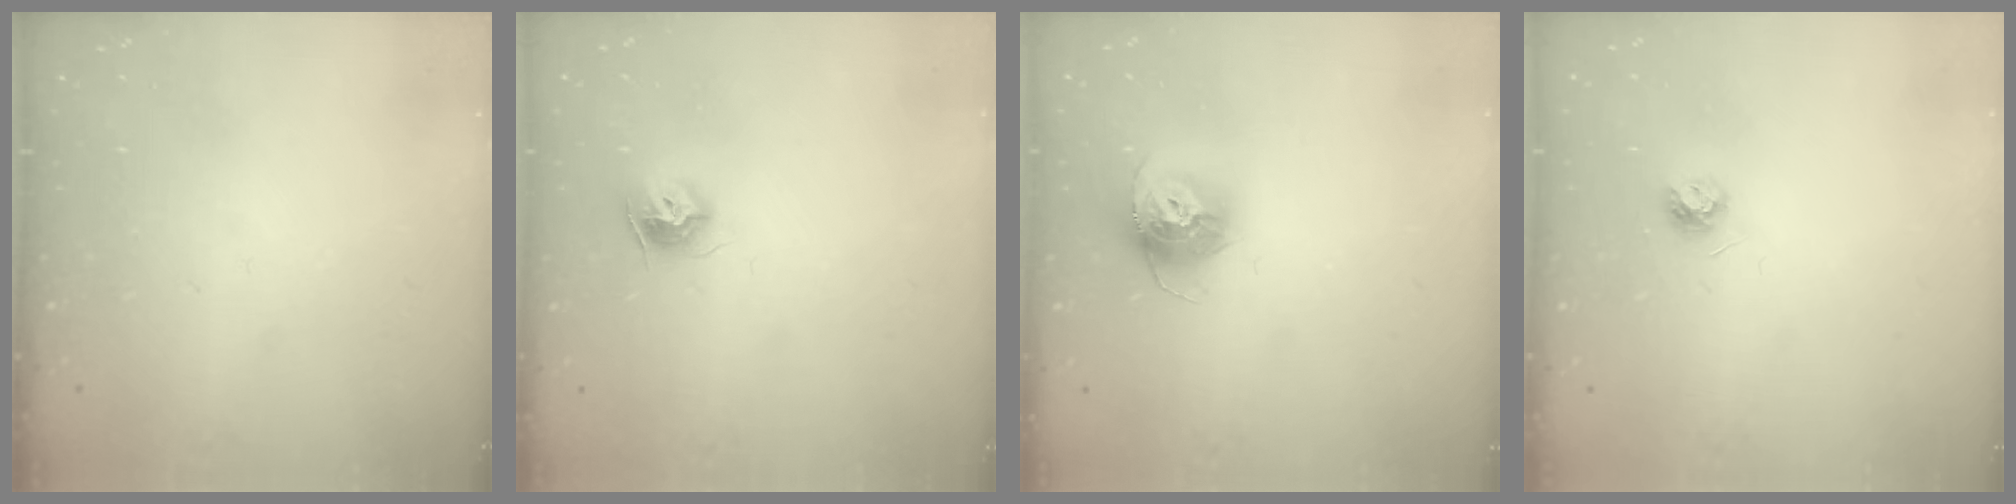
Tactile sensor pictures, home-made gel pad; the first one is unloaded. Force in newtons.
{"total": 8.0, "press": 7.9, "slide": 0.5}
{"total": 13.5, "press": 13.4, "slide": 1.2}
{"total": 4.5, "press": 4.5, "slide": 0.6}